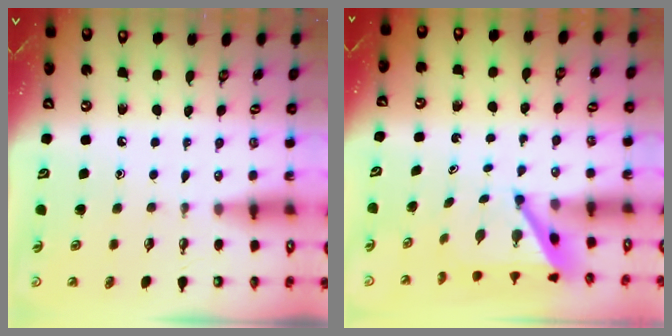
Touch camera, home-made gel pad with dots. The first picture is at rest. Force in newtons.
{"total": 3.9, "press": 3.9, "slide": 0.4}